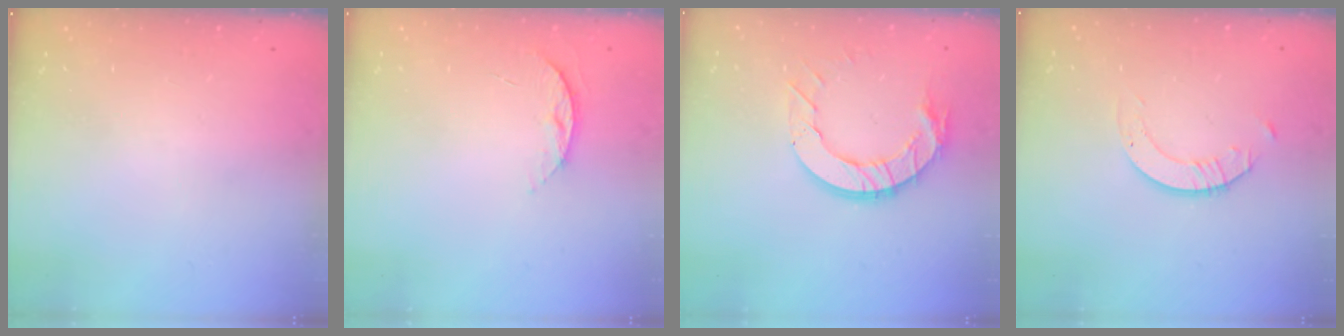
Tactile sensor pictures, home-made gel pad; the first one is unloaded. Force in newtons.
{"total": 5.8, "press": 5.8, "slide": 0.6}
{"total": 11.5, "press": 11.4, "slide": 1.2}
{"total": 2.1, "press": 2.1, "slide": 0.2}